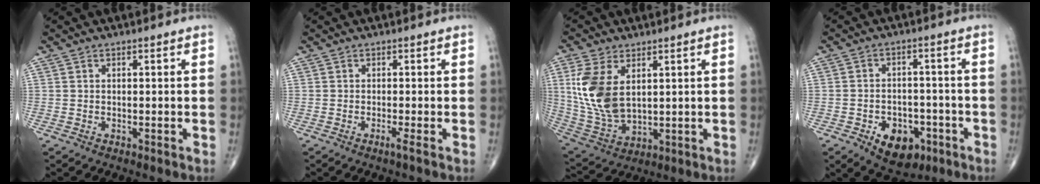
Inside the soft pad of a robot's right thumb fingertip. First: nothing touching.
{"total": 1.0, "force": [-0.6, -0.3, 0.8], "torque": [-0.018, -0.003, -0.014]}
{"total": 13.3, "force": [3.3, 7.7, 10.3], "torque": [-0.218, -0.014, 0.080]}
{"total": 9.7, "force": [-4.5, 6.4, 5.6], "torque": [-0.058, 0.027, -0.057]}